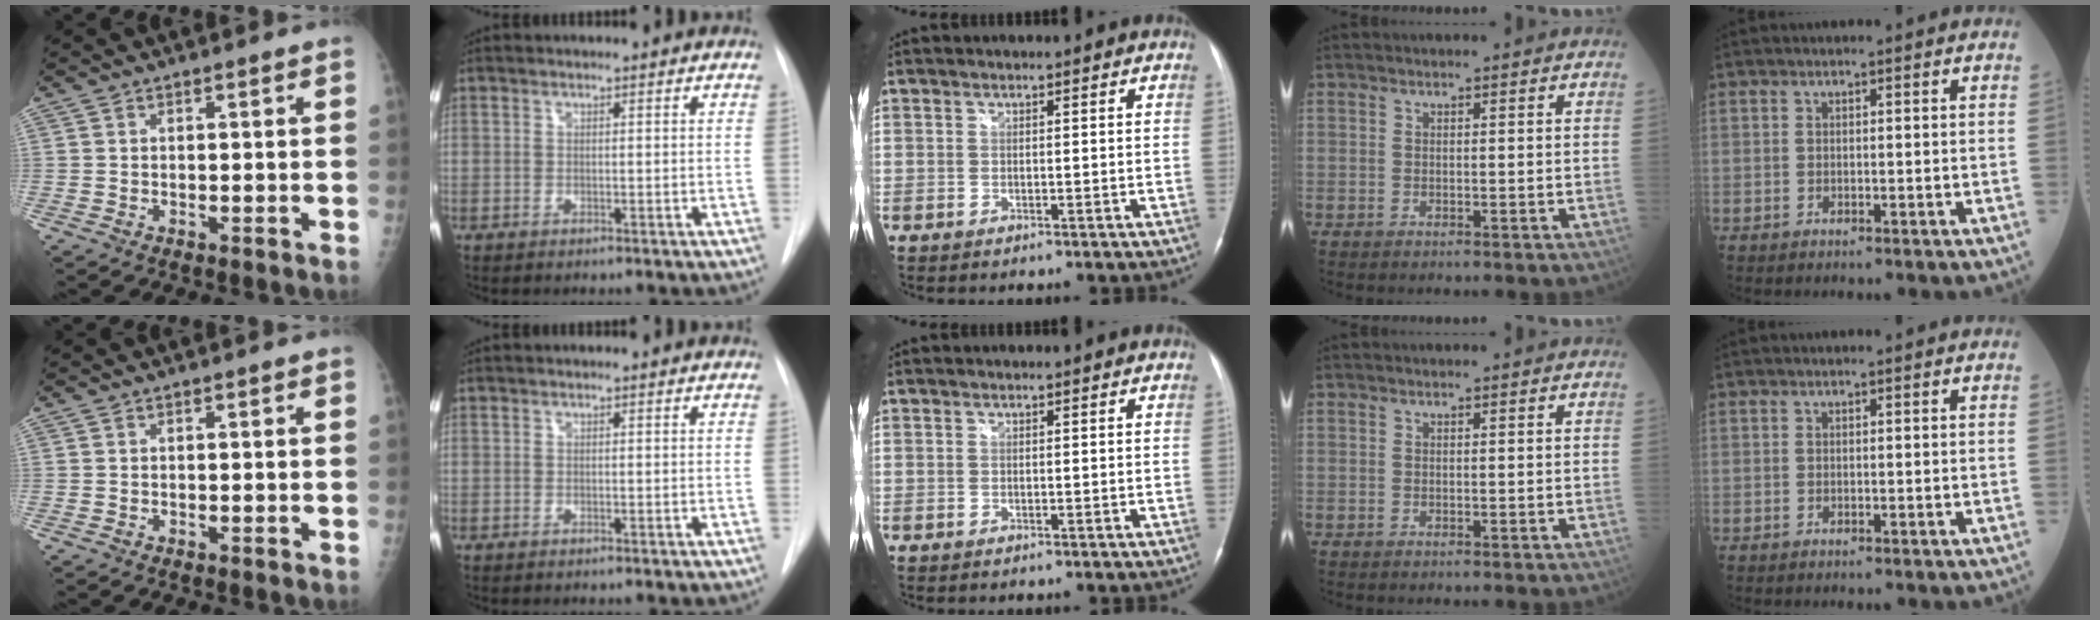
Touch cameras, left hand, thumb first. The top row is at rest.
{}